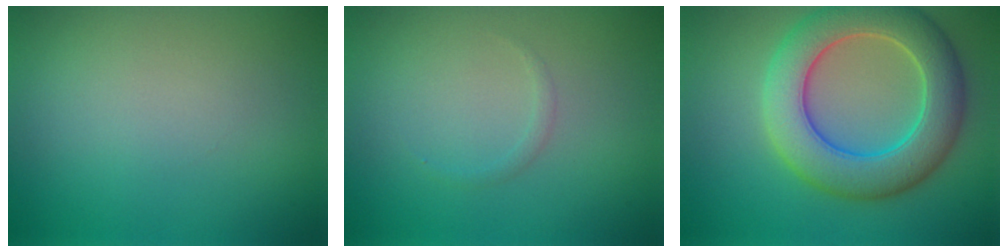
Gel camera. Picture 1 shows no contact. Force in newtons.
{"total": 0.5, "press": 0.5, "slide": 0.1}
{"total": 8.2, "press": 8.2, "slide": 0.5}